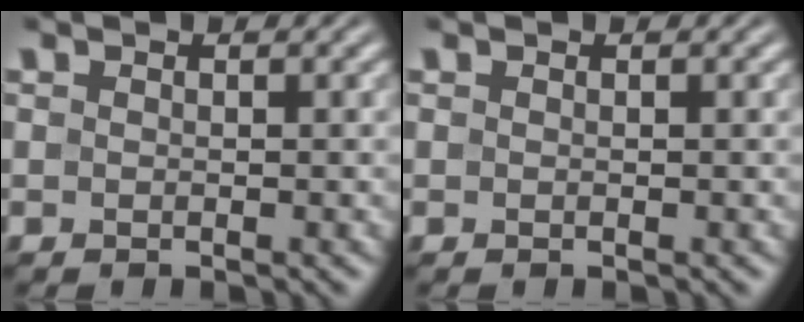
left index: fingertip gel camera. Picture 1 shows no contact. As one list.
[{"total": 0.0}]